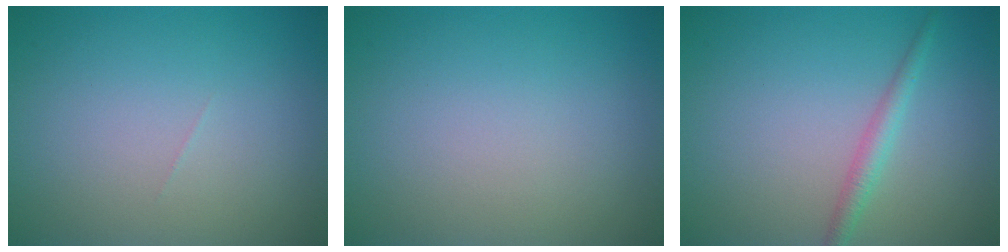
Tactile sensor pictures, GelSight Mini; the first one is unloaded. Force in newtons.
{"total": 0.0}
{"total": 1.7, "press": 1.7, "slide": 0.0}